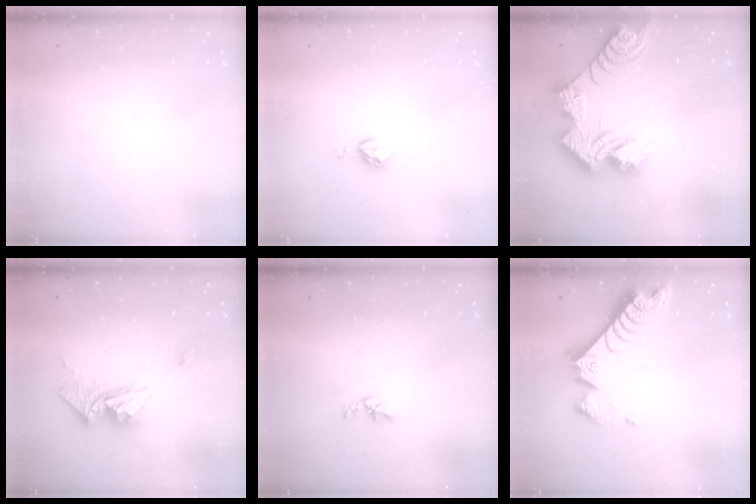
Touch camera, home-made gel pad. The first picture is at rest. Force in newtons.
{"total": 3.9, "press": 3.9, "slide": 0.4}
{"total": 19.6, "press": 19.6, "slide": 1.4}
{"total": 12.0, "press": 11.9, "slide": 1.5}
{"total": 3.3, "press": 3.3, "slide": 0.5}
{"total": 8.8, "press": 8.8, "slide": 0.8}